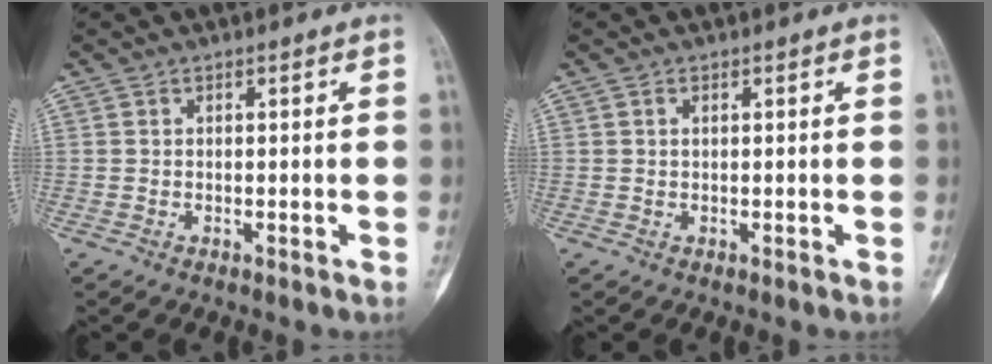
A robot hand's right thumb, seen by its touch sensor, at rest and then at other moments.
{"total": 0.5, "force": [0.1, 0.3, 0.4], "torque": [-0.009, 0.000, 0.003]}